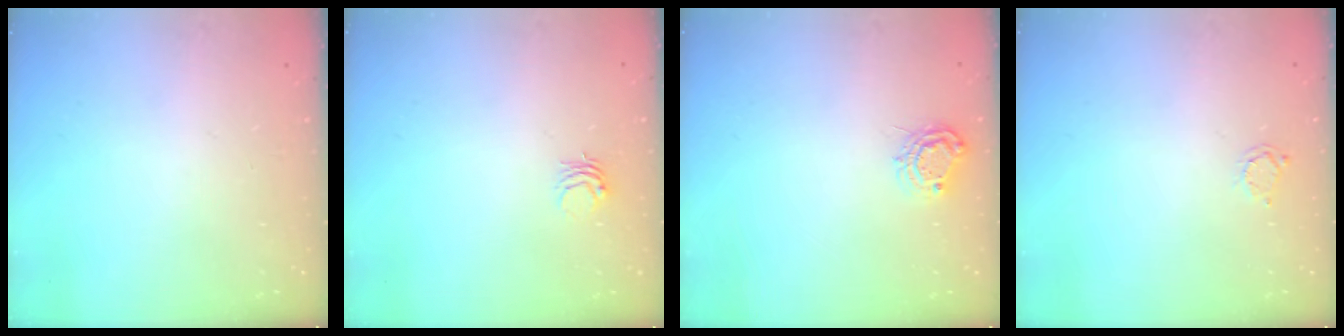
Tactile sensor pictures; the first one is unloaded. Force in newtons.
{"total": 3.5, "press": 3.5, "slide": 0.3}
{"total": 6.8, "press": 6.8, "slide": 0.3}
{"total": 2.0, "press": 2.0, "slide": 0.3}